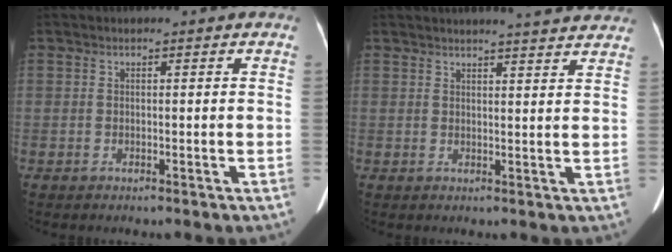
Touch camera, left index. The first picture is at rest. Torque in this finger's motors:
{"motor_torque": [0.22, -0.47, 0.03, 0.04]}